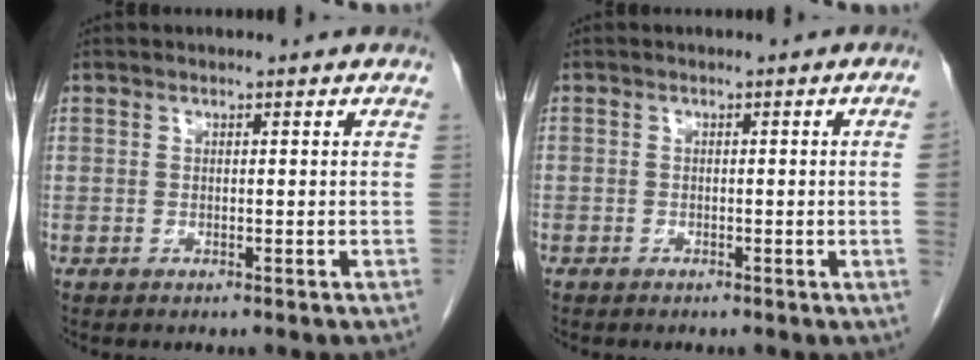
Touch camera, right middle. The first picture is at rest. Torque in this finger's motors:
{"motor_torque": [-0.27, -0.25, -1.06, -0.21]}